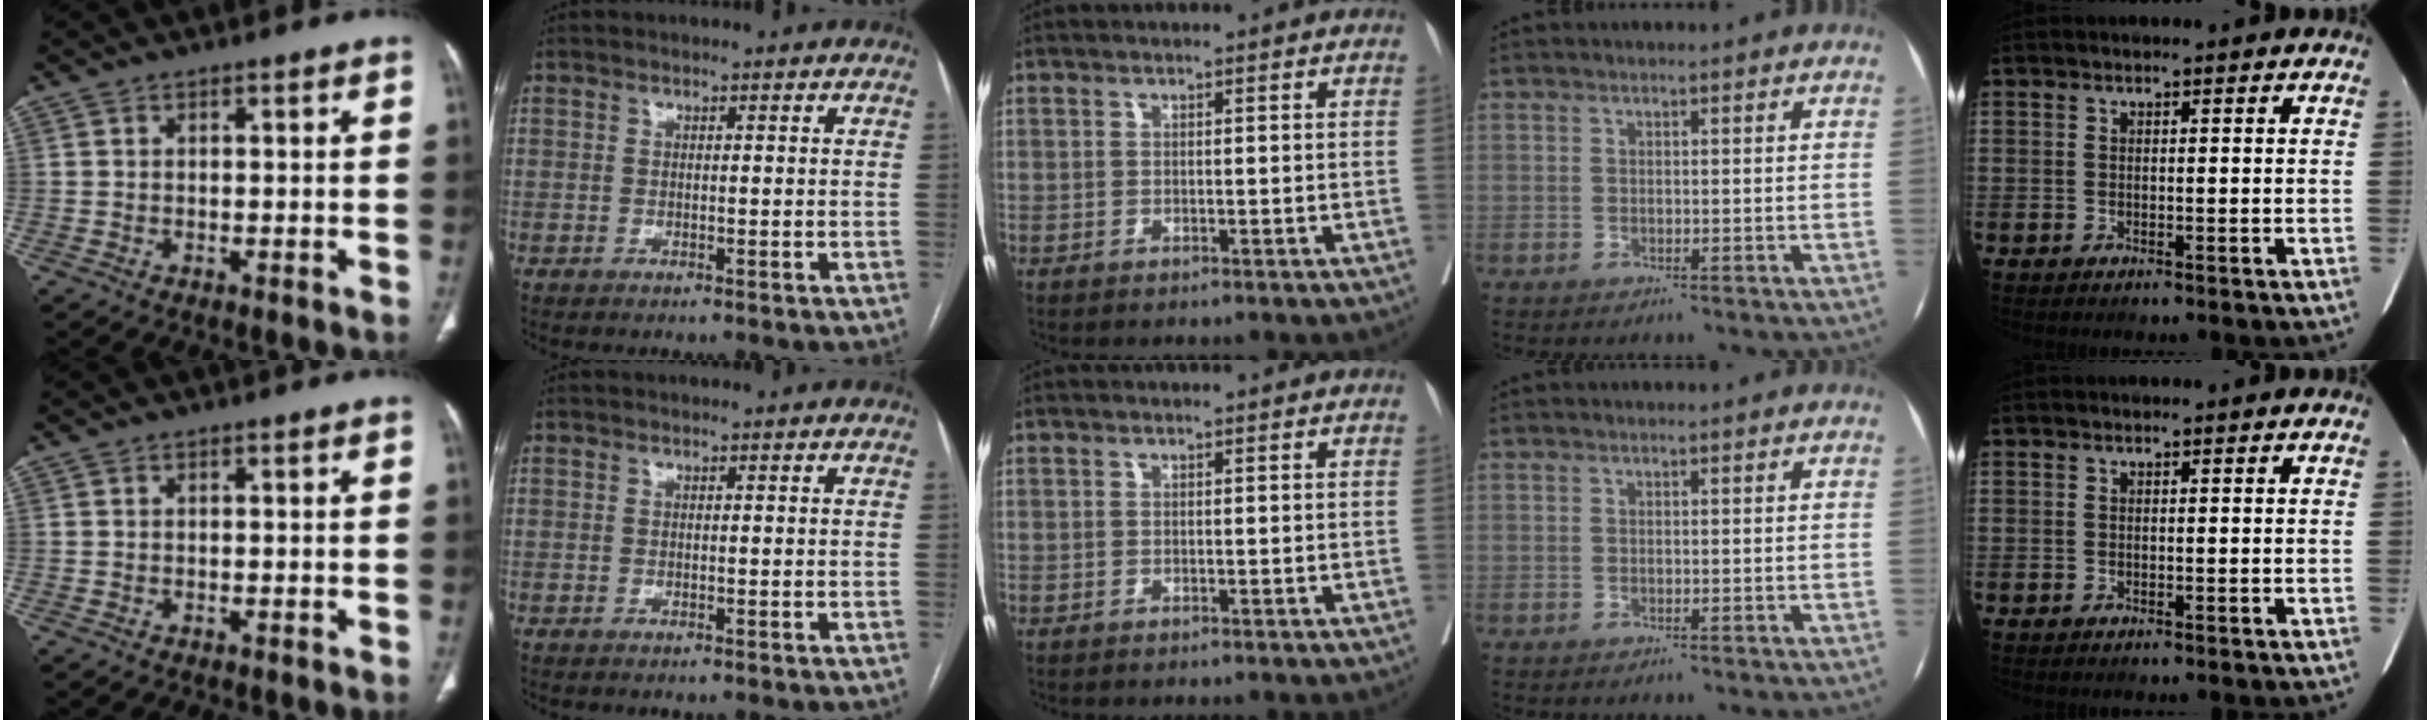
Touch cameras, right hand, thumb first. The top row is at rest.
{}